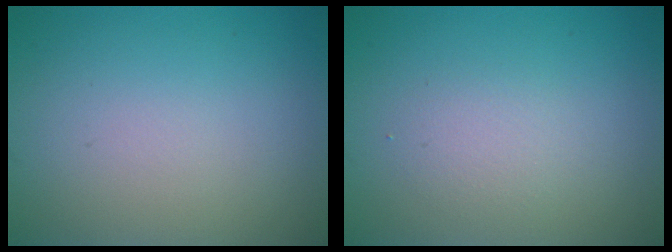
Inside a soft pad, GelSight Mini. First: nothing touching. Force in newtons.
{"total": 1.6, "press": 1.6, "slide": 0.1}